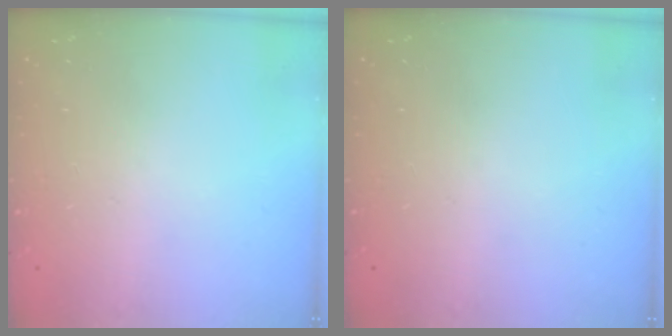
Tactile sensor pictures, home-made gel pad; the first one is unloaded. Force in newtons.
{"total": 0.0}